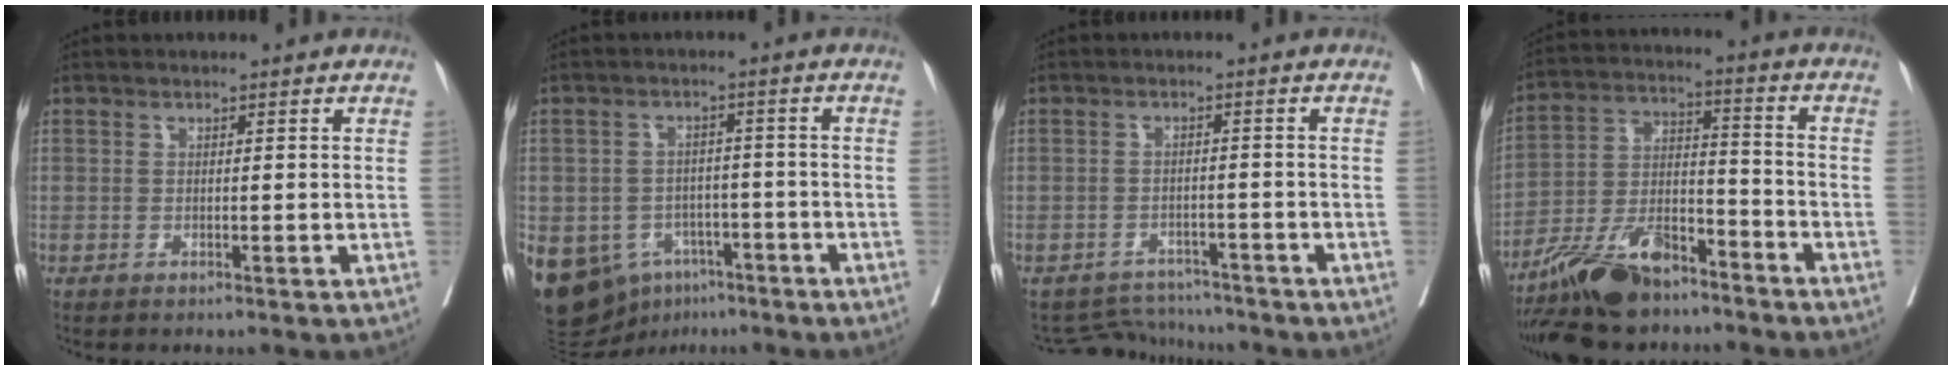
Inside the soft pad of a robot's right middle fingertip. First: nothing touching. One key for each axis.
{"total": 14.9, "fx": -7.7, "fy": 10.9, "fz": 6.7, "tx": -0.149, "ty": 0.007, "tz": -0.107}
{"total": 5.4, "fx": -5.2, "fy": 1.0, "fz": -1.2, "tx": 0.017, "ty": 0.012, "tz": -0.077}
{"total": 14.3, "fx": -10.9, "fy": 4.7, "fz": 7.8, "tx": -0.150, "ty": 0.000, "tz": -0.199}